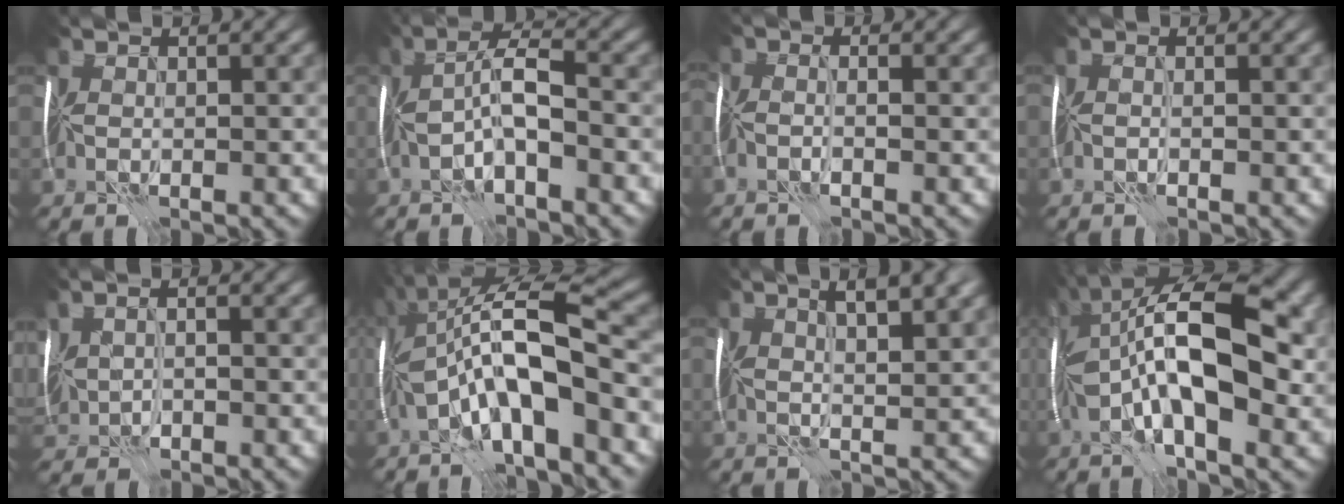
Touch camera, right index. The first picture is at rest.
{"total": 3.6, "force": [-1.5, 0.7, 3.3], "torque": [-0.067, 0.009, -0.031]}
{"total": 1.5, "force": [-1.4, 0.0, 0.5], "torque": [-0.006, -0.007, -0.032]}
{"total": 1.1, "force": [-0.6, -0.4, -0.8], "torque": [0.008, -0.004, -0.009]}
{"total": 3.5, "force": [-0.9, 2.1, 2.7], "torque": [-0.075, -0.011, -0.011]}
{"total": 11.1, "force": [-2.8, 3.0, 10.3], "torque": [-0.179, 0.018, -0.055]}
{"total": 5.9, "force": [3.0, 2.2, 4.6], "torque": [-0.044, 0.031, 0.023]}
{"total": 12.7, "force": [0.6, 5.2, 11.6], "torque": [-0.192, 0.022, 0.001]}